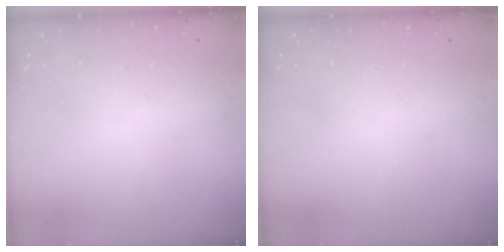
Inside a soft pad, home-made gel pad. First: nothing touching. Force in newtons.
{"total": 0.0}